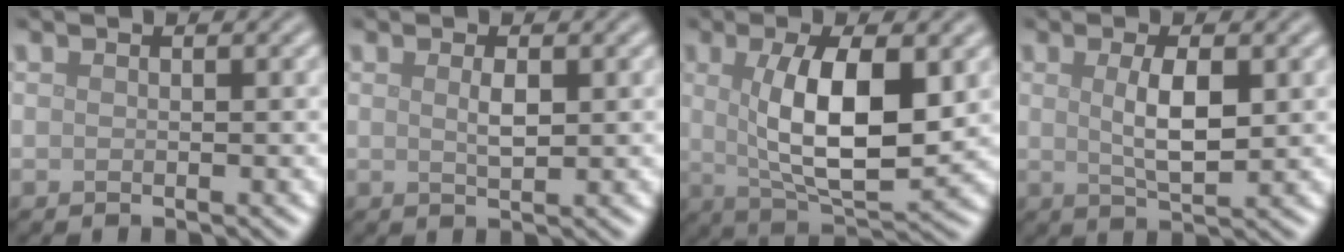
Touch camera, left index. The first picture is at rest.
{"total": 1.5, "force": [0.4, 0.4, 1.4], "torque": [-0.028, -0.001, 0.010]}
{"total": 8.9, "force": [1.3, 3.1, 8.2], "torque": [-0.140, -0.010, 0.026]}
{"total": 3.7, "force": [0.6, 1.1, 3.5], "torque": [-0.067, -0.002, 0.014]}